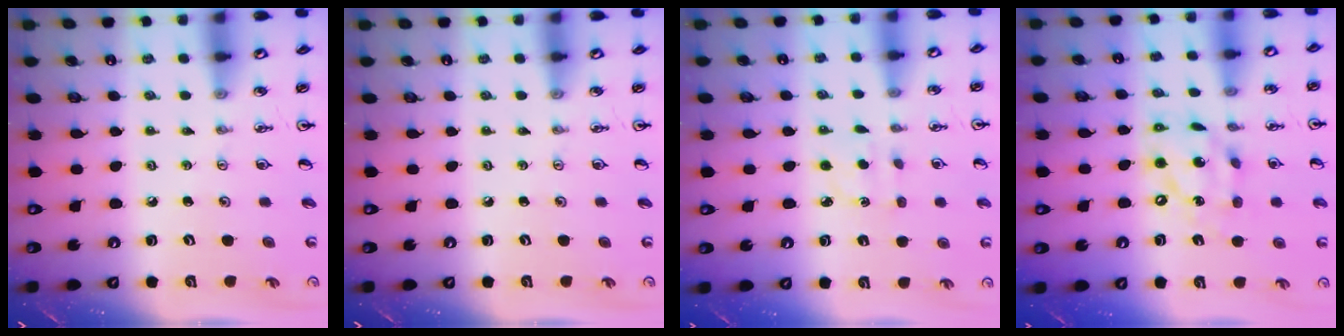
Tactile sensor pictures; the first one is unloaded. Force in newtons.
{"total": 0.0}
{"total": 2.4, "press": 2.4, "slide": 0.5}
{"total": 14.3, "press": 14.2, "slide": 1.7}